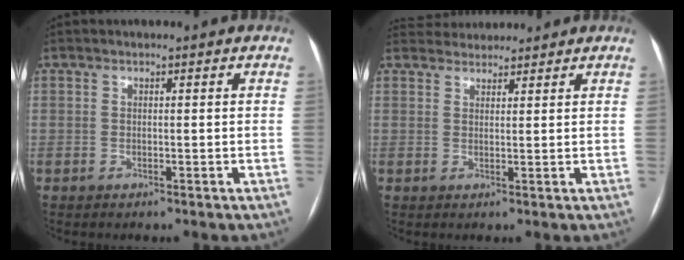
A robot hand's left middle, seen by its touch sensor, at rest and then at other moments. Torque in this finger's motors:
{"motor_torque": [0.02, -0.17, -0.05, -0.02]}